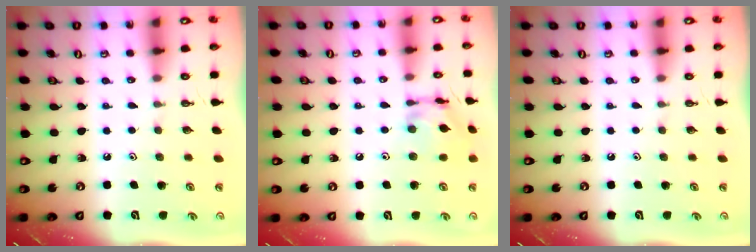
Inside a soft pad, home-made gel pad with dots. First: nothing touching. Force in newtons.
{"total": 12.6, "press": 12.5, "slide": 0.9}
{"total": 0.0}